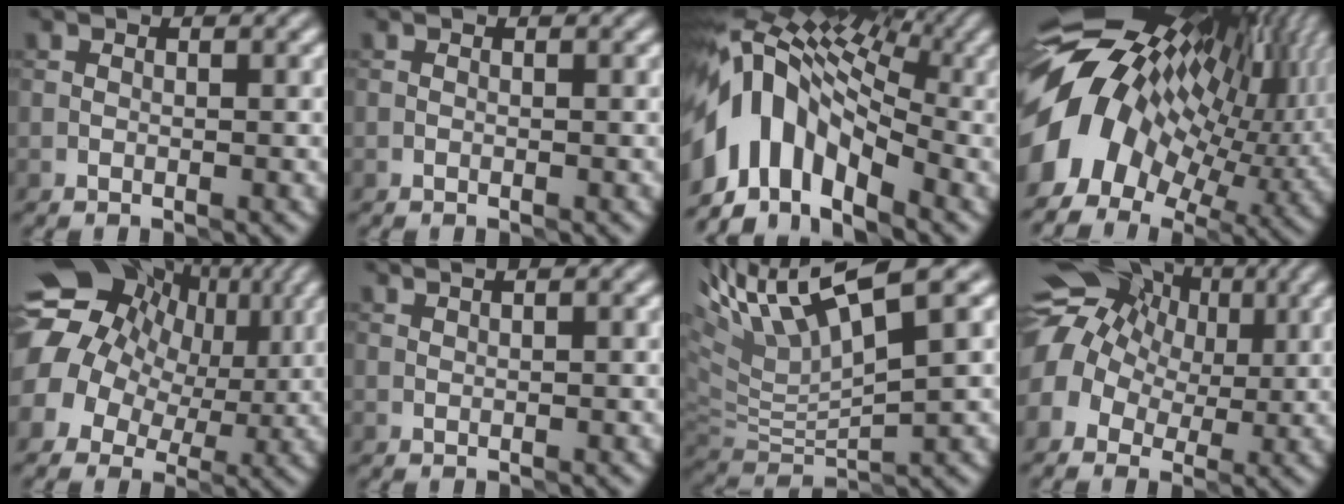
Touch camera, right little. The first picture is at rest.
{"total": 0.0}
{"total": 12.2, "force": [-2.6, 7.7, 9.2], "torque": [-0.164, 0.020, -0.057]}
{"total": 14.8, "force": [1.7, 9.5, 11.3], "torque": [-0.219, 0.015, 0.038]}
{"total": 17.2, "force": [3.3, 14.5, 8.6], "torque": [-0.173, 0.042, 0.036]}
{"total": 0.8, "force": [0.7, 0.0, 0.4], "torque": [-0.004, 0.002, 0.008]}
{"total": 7.5, "force": [4.2, 1.8, 6.0], "torque": [-0.119, 0.022, 0.078]}
{"total": 13.4, "force": [4.3, 10.2, 7.5], "torque": [-0.147, 0.051, 0.045]}